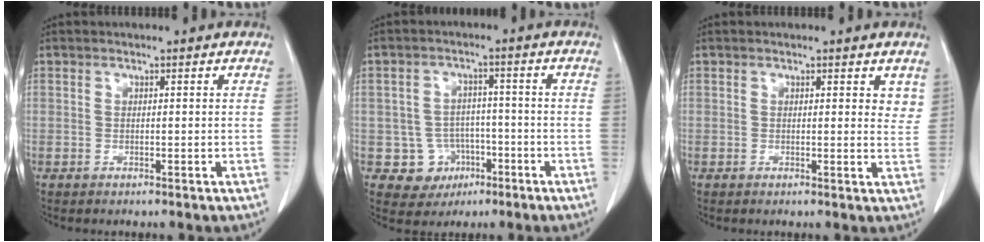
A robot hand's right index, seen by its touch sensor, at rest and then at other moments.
{"total": 6.3, "force": [-2.2, 5.9, 0.8], "torque": [-0.007, 0.013, -0.025]}
{"total": 2.3, "force": [1.6, 1.1, 1.3], "torque": [-0.003, -0.008, 0.013]}